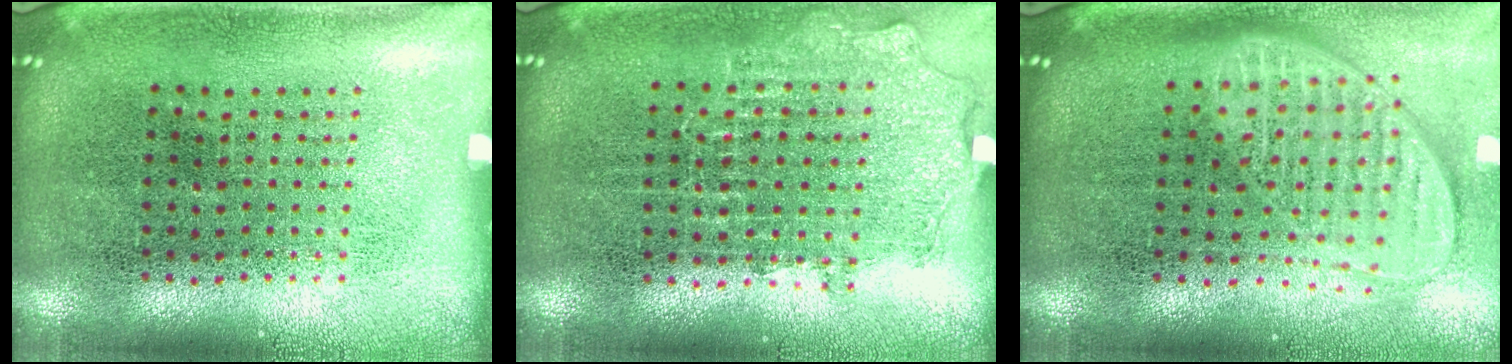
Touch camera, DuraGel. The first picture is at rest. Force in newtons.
{"total": 0.9, "press": 0.8, "slide": 0.3}
{"total": 1.9, "press": 1.5, "slide": 1.1}